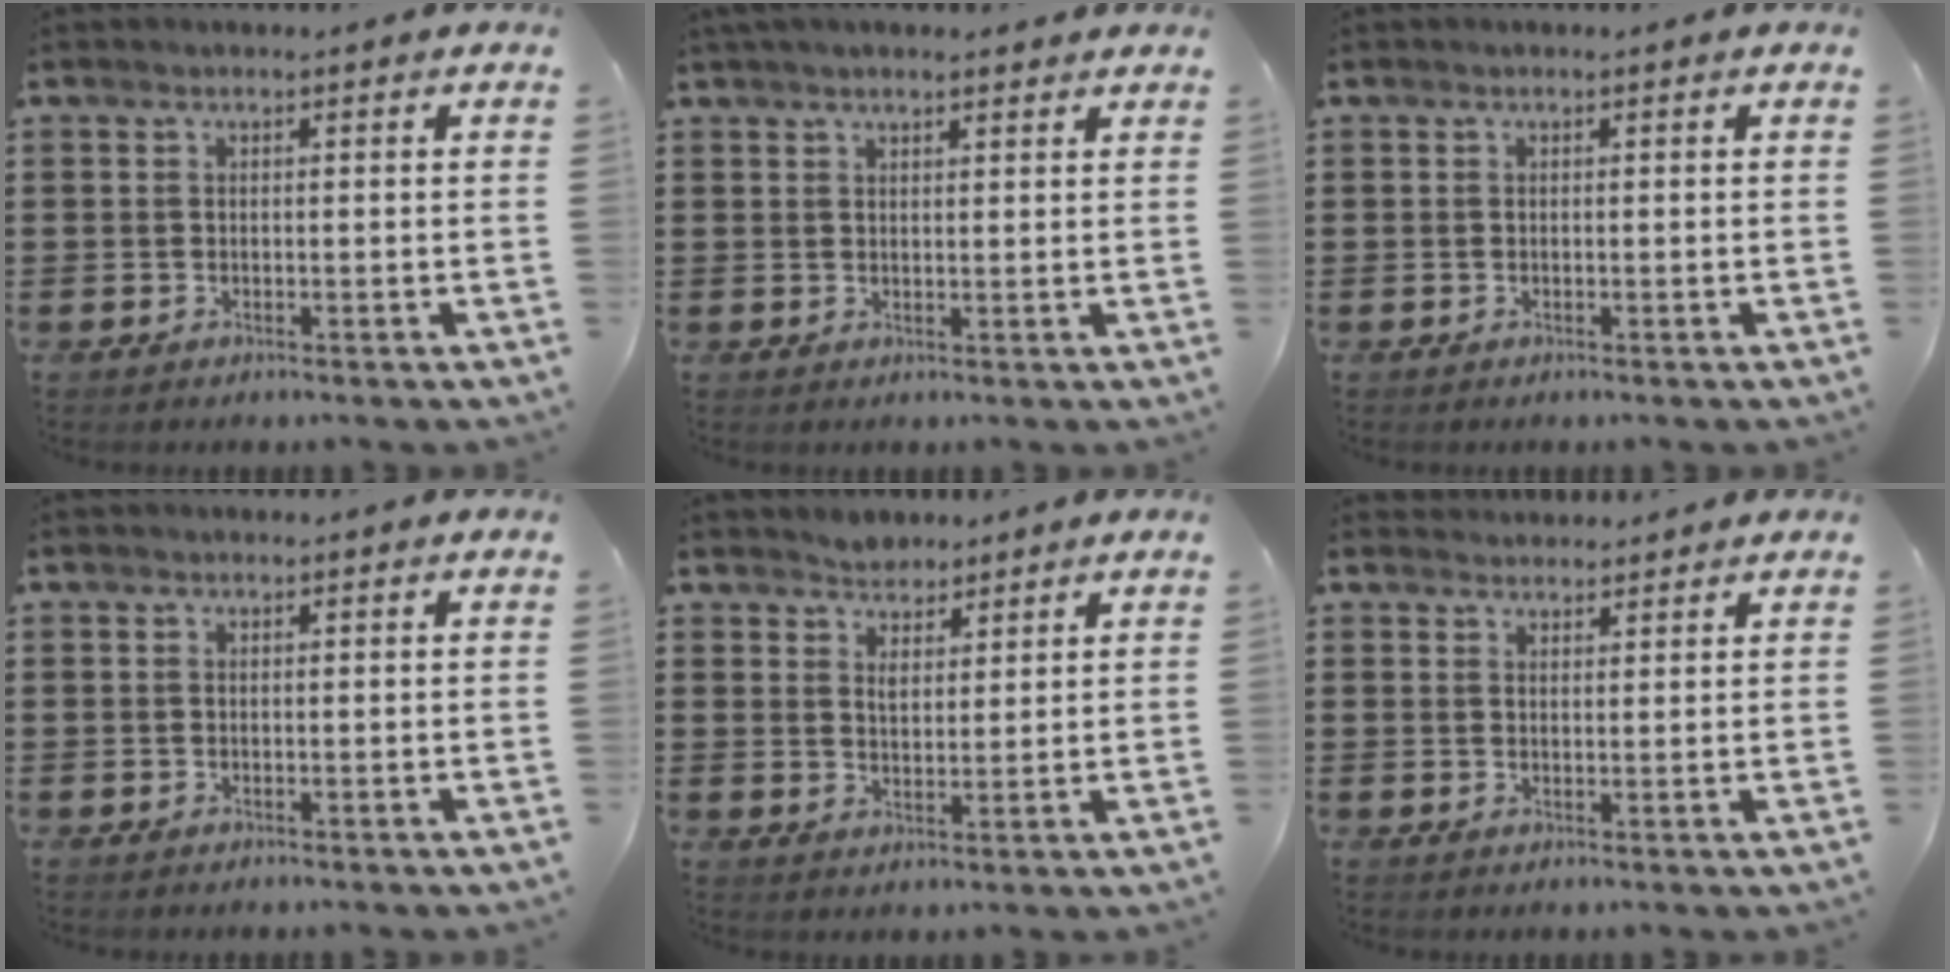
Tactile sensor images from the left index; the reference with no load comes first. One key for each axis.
{"total": 2.3, "fx": 2.0, "fy": 0.4, "fz": 1.1, "tx": -0.025, "ty": 0.004, "tz": 0.037}
{"total": 0.0}
{"total": 0.0}
{"total": 2.9, "fx": 2.5, "fy": 1.5, "fz": 0.3, "tx": -0.016, "ty": 0.007, "tz": 0.048}
{"total": 2.0, "fx": 2.0, "fy": 0.3, "fz": -0.3, "tx": 0.000, "ty": -0.002, "tz": 0.039}